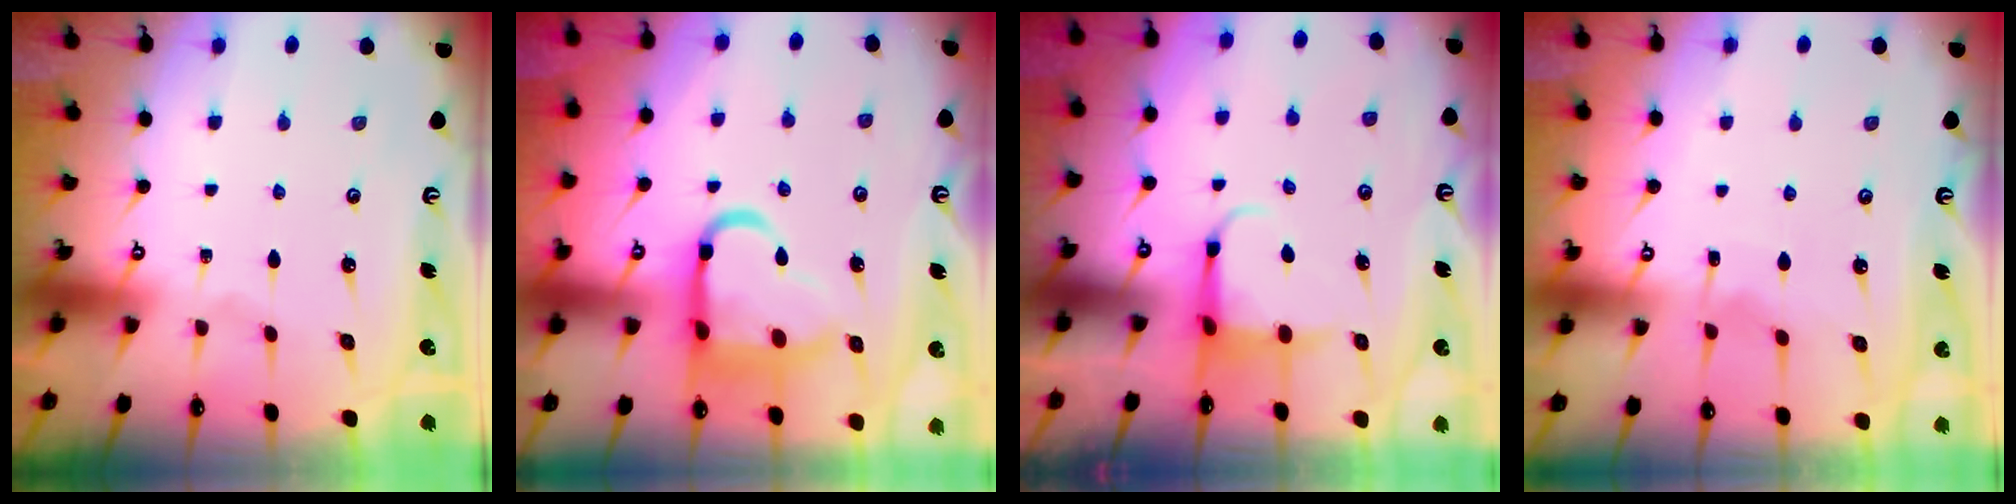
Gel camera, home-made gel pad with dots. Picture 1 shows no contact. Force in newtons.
{"total": 14.8, "press": 14.7, "slide": 1.7}
{"total": 4.3, "press": 4.2, "slide": 0.7}
{"total": 4.8, "press": 4.8, "slide": 0.6}